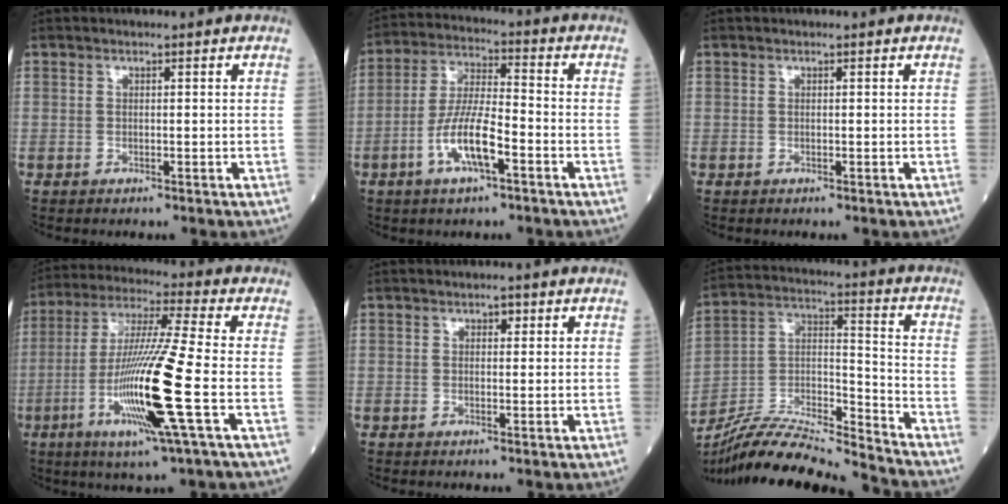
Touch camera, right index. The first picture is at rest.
{"total": 9.3, "force": [-3.8, 2.0, 8.3], "torque": [-0.167, 0.002, -0.072]}
{"total": 0.0}
{"total": 16.1, "force": [-4.4, -1.0, 15.5], "torque": [-0.312, -0.019, -0.090]}
{"total": 1.1, "force": [0.5, 0.6, 0.7], "torque": [-0.007, 0.002, 0.006]}
{"total": 18.7, "force": [-17.7, -0.2, 6.0], "torque": [-0.116, 0.007, -0.313]}